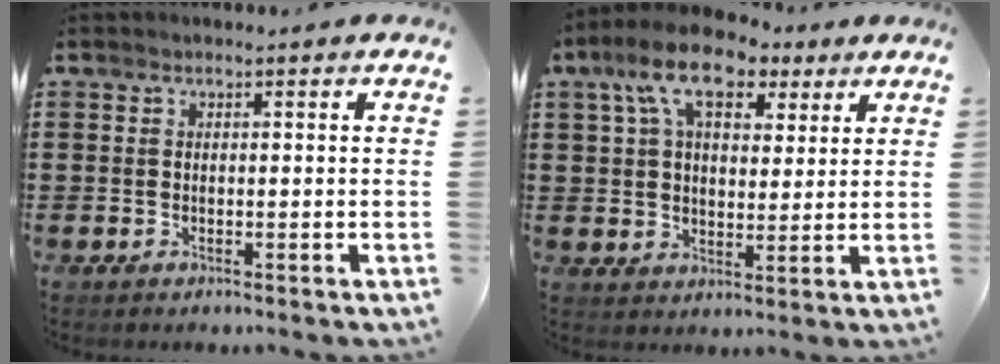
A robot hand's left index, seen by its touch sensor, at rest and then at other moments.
{"total": 10.0, "force": [6.2, 5.1, 5.9], "torque": [-0.123, 0.000, 0.110]}